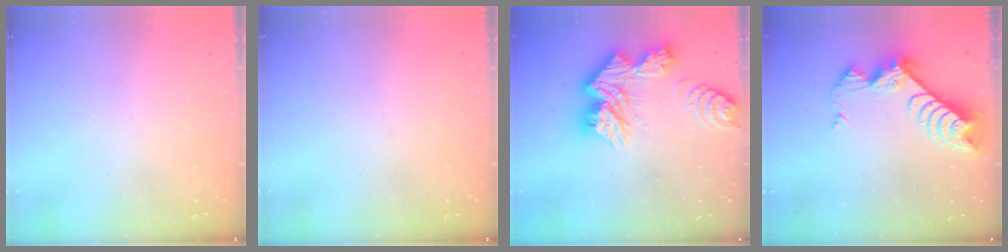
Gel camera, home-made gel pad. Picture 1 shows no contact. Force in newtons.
{"total": 0.0}
{"total": 20.1, "press": 20.0, "slide": 1.8}
{"total": 9.7, "press": 9.7, "slide": 0.8}